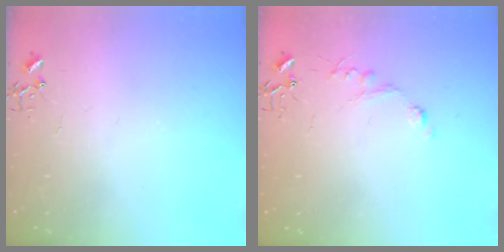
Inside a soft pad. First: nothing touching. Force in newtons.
{"total": 5.5, "press": 5.5, "slide": 0.6}